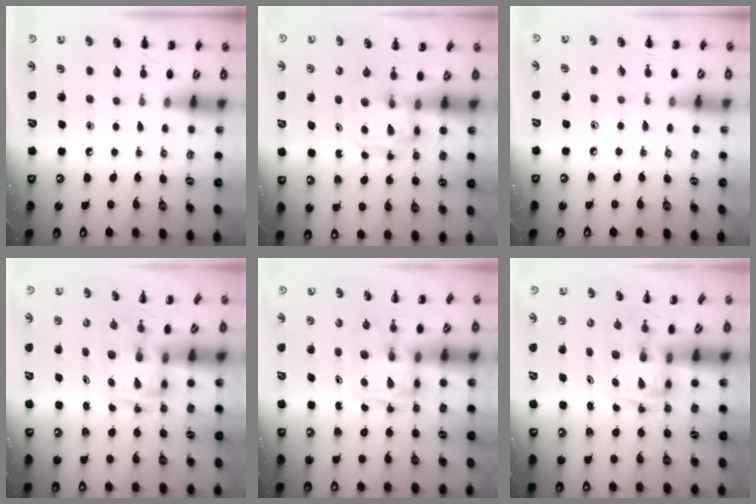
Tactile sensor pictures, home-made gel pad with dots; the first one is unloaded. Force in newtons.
{"total": 3.6, "press": 3.6, "slide": 0.2}
{"total": 2.9, "press": 2.6, "slide": 1.2}
{"total": 2.6, "press": 2.6, "slide": 0.5}
{"total": 2.7, "press": 2.7, "slide": 0.2}
{"total": 2.6, "press": 2.6, "slide": 0.5}